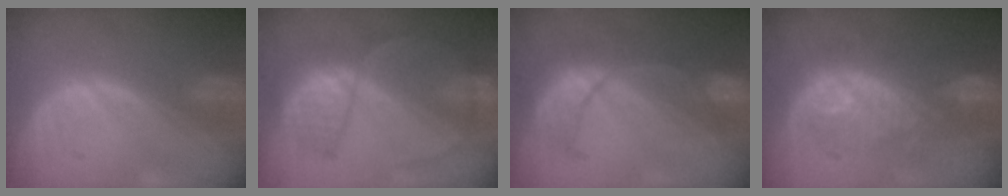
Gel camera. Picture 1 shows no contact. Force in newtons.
{"total": 6.5, "press": 6.4, "slide": 1.0}
{"total": 8.1, "press": 7.9, "slide": 2.0}
{"total": 9.7, "press": 9.7, "slide": 0.7}